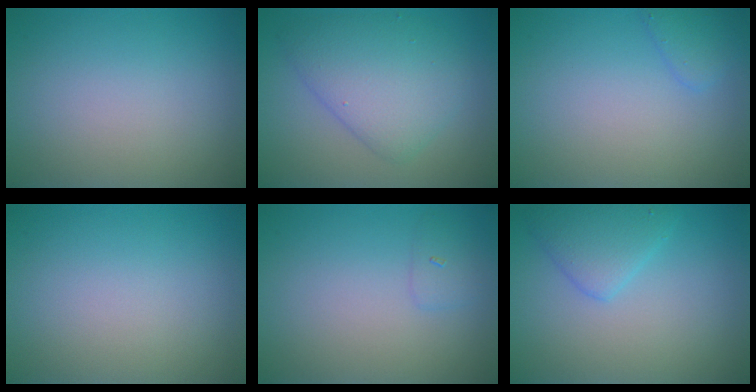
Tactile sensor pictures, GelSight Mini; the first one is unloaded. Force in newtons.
{"total": 5.3, "press": 5.3, "slide": 0.3}
{"total": 1.5, "press": 1.5, "slide": 0.1}
{"total": 0.0}
{"total": 1.1, "press": 1.1, "slide": 0.0}
{"total": 2.8, "press": 2.8, "slide": 0.2}